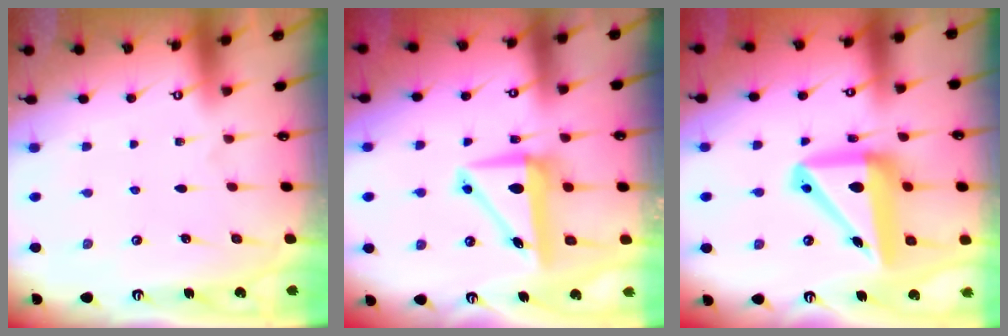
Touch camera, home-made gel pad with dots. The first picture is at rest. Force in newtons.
{"total": 7.9, "press": 7.8, "slide": 1.4}
{"total": 16.4, "press": 16.2, "slide": 2.7}